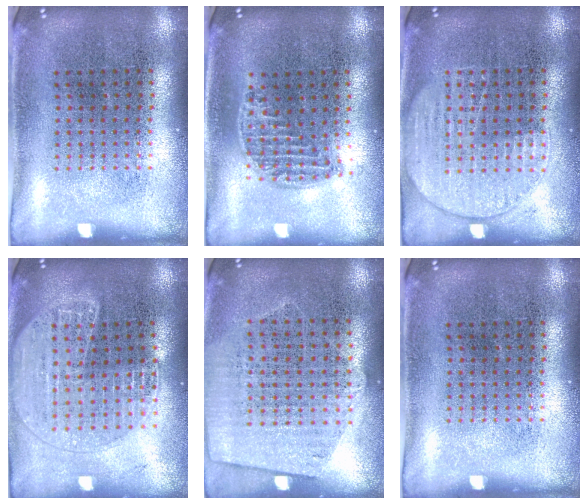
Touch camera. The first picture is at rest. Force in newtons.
{"total": 1.2, "press": 1.1, "slide": 0.5}
{"total": 2.0, "press": 1.9, "slide": 0.3}
{"total": 1.8, "press": 1.7, "slide": 0.7}
{"total": 1.2, "press": 1.1, "slide": 0.6}
{"total": 0.0}